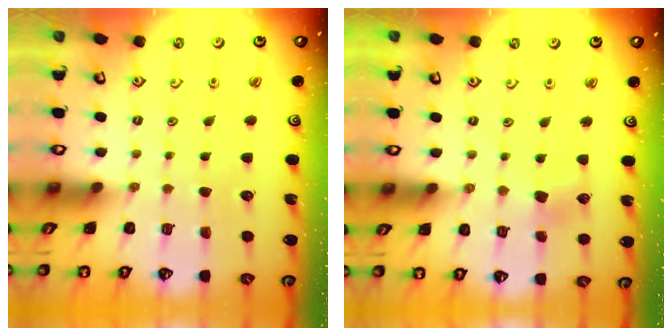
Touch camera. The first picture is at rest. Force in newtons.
{"total": 5.8, "press": 5.8, "slide": 0.6}